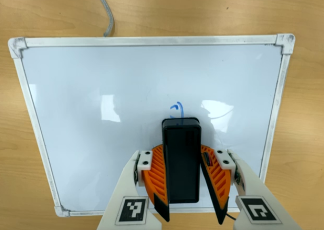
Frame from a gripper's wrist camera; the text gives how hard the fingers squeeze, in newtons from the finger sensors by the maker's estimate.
{"total": 9.9, "left": 12.0, "right": 7.9}